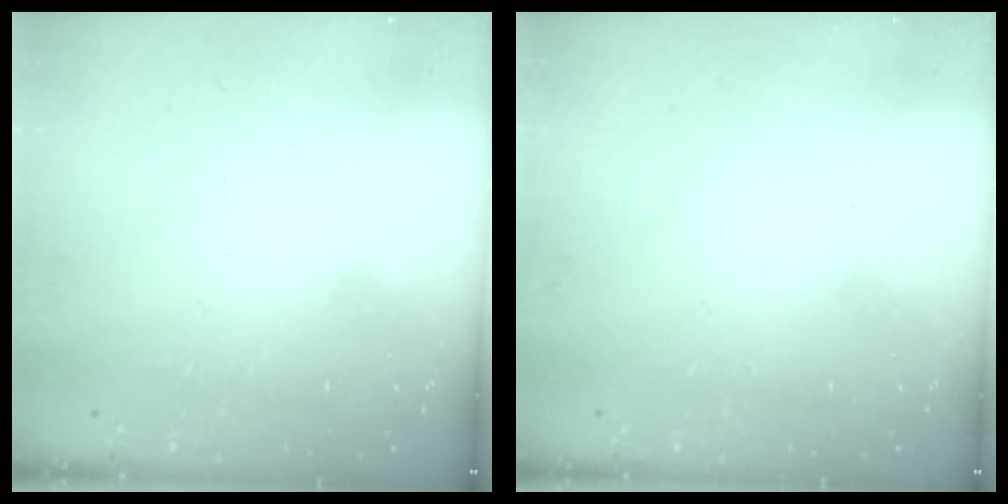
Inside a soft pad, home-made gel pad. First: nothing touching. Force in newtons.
{"total": 0.0}